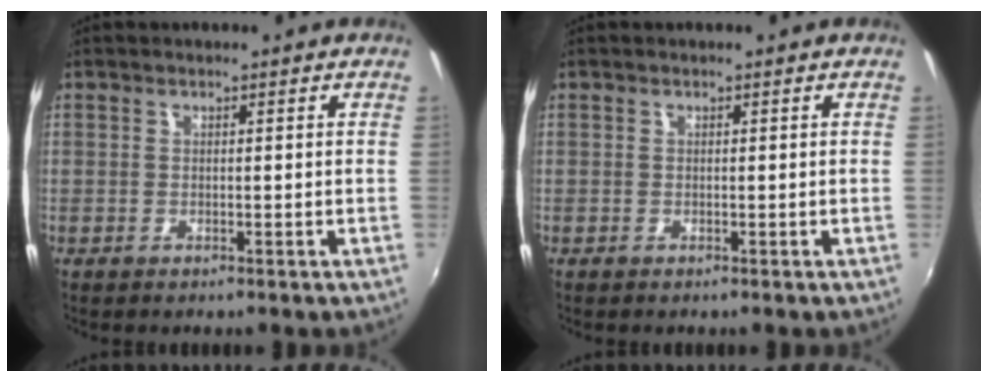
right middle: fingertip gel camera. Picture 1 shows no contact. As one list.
[{"total": 0.0}]